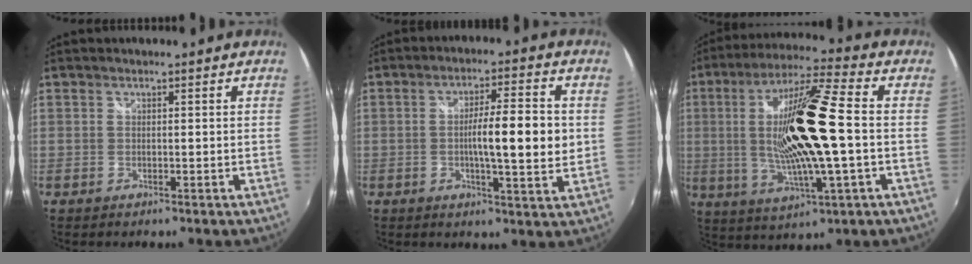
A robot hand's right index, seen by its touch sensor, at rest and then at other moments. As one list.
[{"total": 10.1, "force": [0.0, 1.2, 10.0], "torque": [-0.162, -0.003, -0.001]}, {"total": 19.3, "force": [0.0, 2.3, 19.2], "torque": [-0.354, -0.002, 0.003]}]